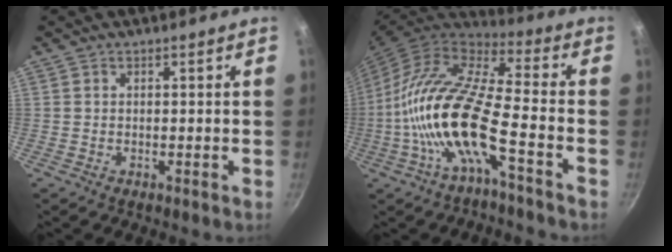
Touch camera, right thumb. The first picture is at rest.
{"total": 18.2, "force": [-5.7, 5.1, 16.6], "torque": [-0.321, 0.045, -0.127]}